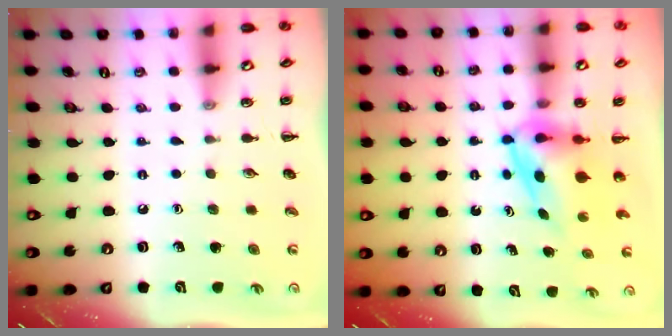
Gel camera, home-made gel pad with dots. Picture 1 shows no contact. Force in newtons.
{"total": 5.6, "press": 5.5, "slide": 0.9}